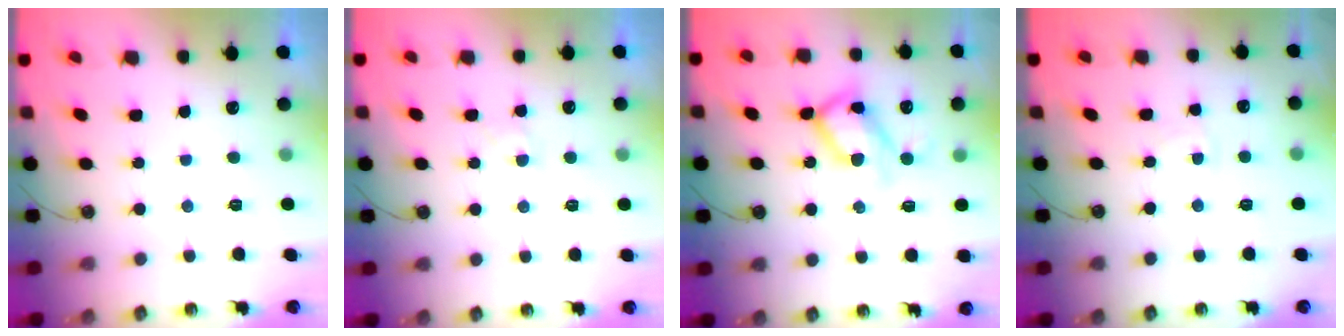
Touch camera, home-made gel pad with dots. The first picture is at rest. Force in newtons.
{"total": 4.9, "press": 4.8, "slide": 0.6}
{"total": 13.1, "press": 13.1, "slide": 0.8}
{"total": 2.8, "press": 2.8, "slide": 0.4}